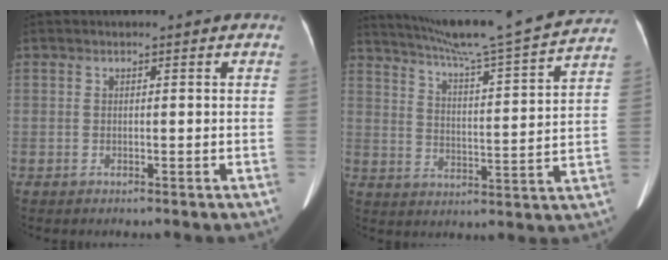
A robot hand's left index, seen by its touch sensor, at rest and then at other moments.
{"total": 21.5, "force": [19.3, -1.1, 9.5], "torque": [-0.162, -0.023, 0.267]}